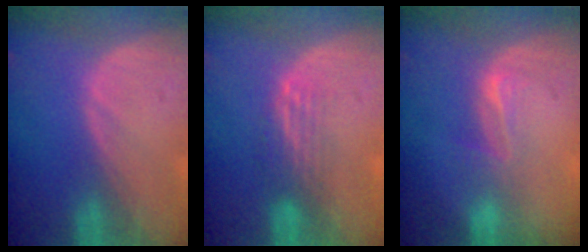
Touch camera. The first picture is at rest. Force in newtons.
{"total": 3.4, "press": 2.9, "slide": 1.8}
{"total": 2.7, "press": 2.3, "slide": 1.5}